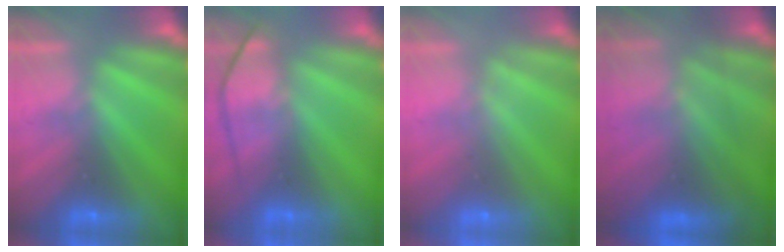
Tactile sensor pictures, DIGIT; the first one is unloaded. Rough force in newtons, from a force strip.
{"total": 4.5}
{"total": 1.9}
{"total": 7.6}